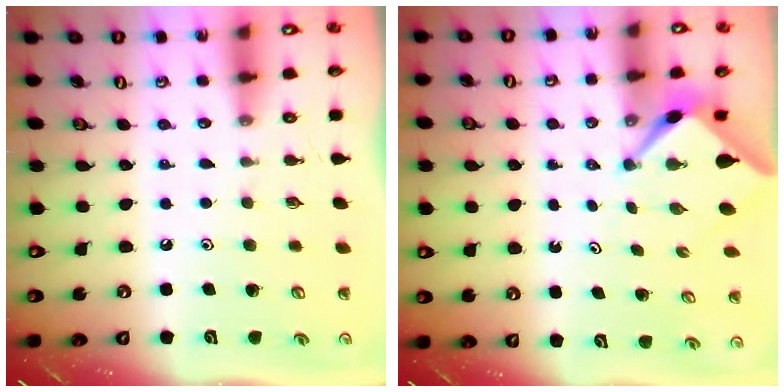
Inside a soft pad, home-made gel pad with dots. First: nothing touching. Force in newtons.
{"total": 2.5, "press": 2.5, "slide": 0.2}